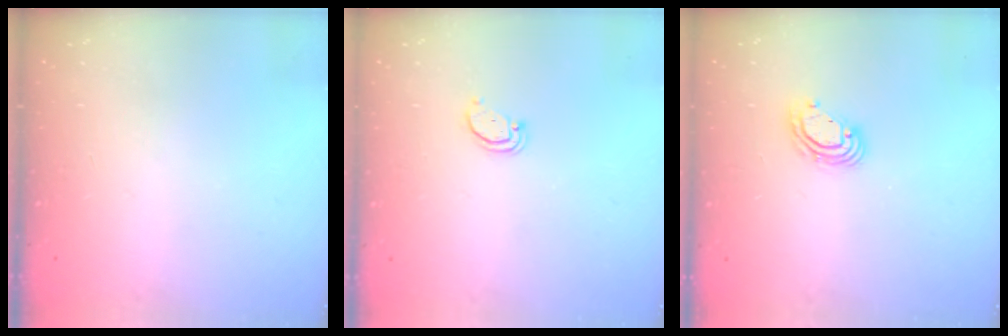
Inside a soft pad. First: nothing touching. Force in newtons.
{"total": 2.0, "press": 2.0, "slide": 0.2}
{"total": 6.6, "press": 6.6, "slide": 0.9}